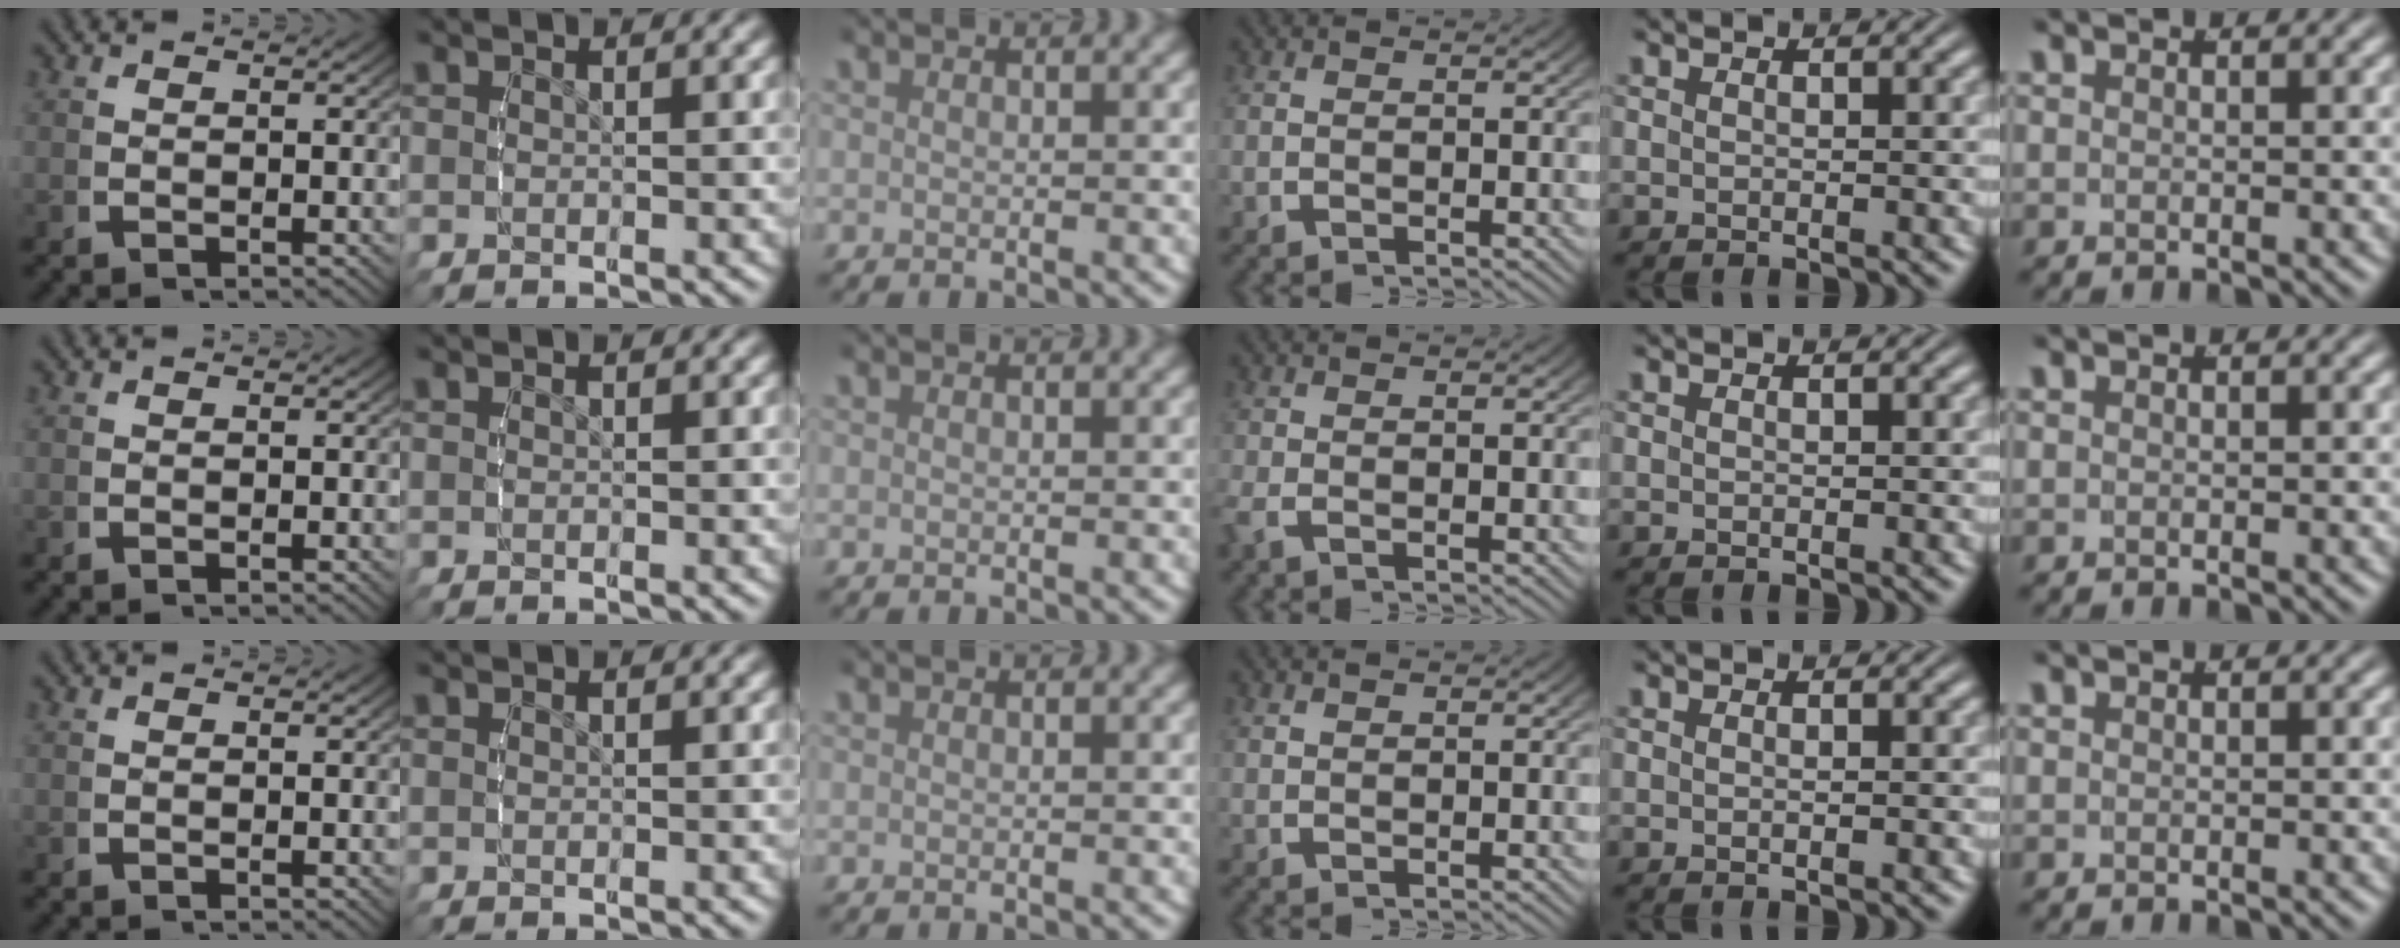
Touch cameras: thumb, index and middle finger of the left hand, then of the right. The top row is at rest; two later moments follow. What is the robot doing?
{"motion": "lift_and_place", "object": "bottle cap"}